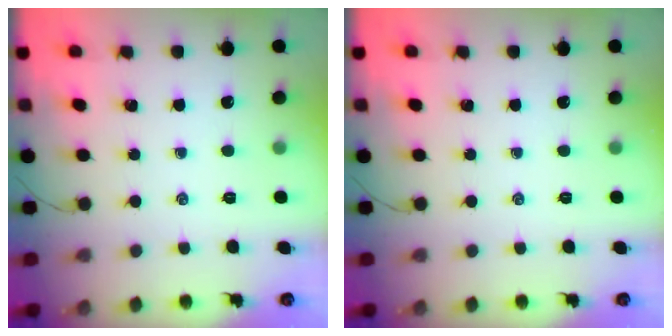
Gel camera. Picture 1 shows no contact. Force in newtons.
{"total": 0.0}